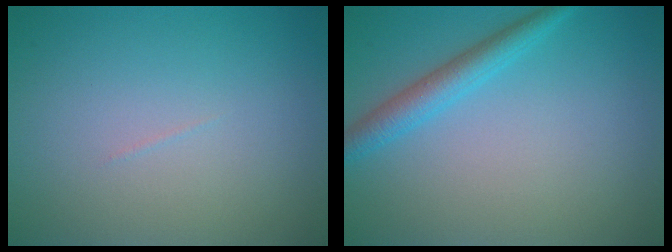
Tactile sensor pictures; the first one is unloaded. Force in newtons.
{"total": 2.8, "press": 2.8, "slide": 0.2}